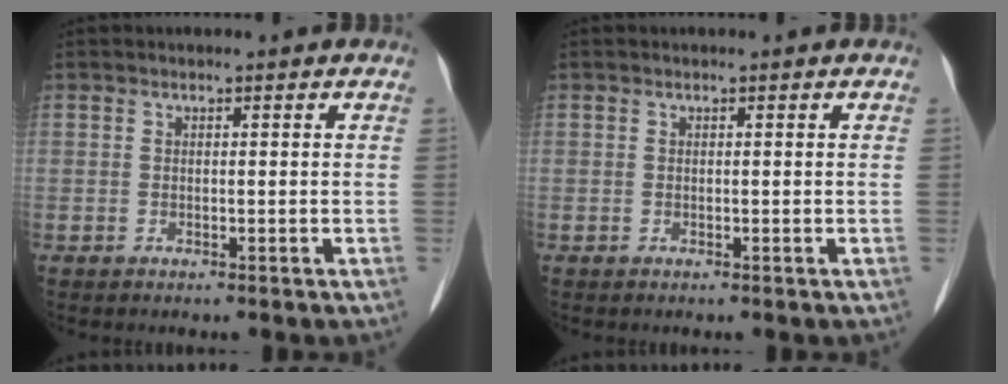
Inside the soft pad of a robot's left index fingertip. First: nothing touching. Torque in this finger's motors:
{"motor_torque": [0.00, 0.00, 0.00, 0.00]}